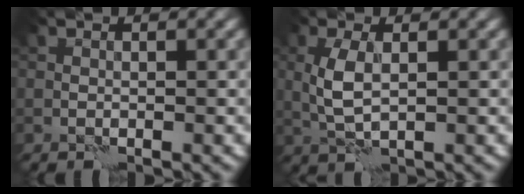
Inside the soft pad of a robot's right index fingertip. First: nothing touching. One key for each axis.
{"total": 3.3, "fx": 0.3, "fy": 1.5, "fz": 2.9, "tx": -0.068, "ty": 0.004, "tz": 0.008}